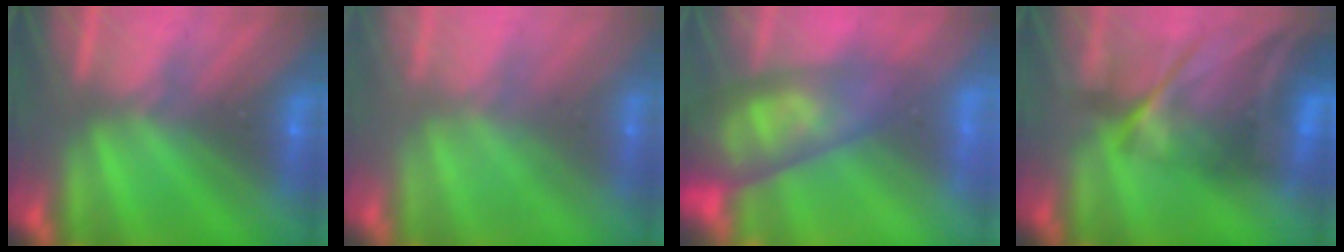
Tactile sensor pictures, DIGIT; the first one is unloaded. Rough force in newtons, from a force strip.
{"total": 2.3}
{"total": 11.3}
{"total": 7.5}